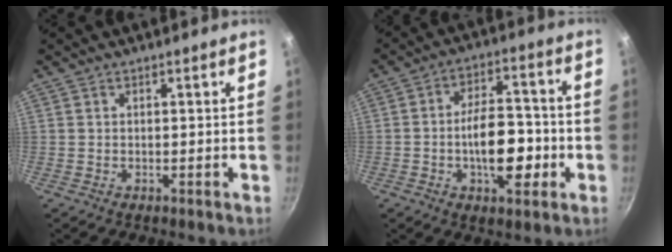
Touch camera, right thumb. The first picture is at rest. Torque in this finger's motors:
{"motor_torque": [1.22, -0.53, 1.24, -1.07, 0.25]}